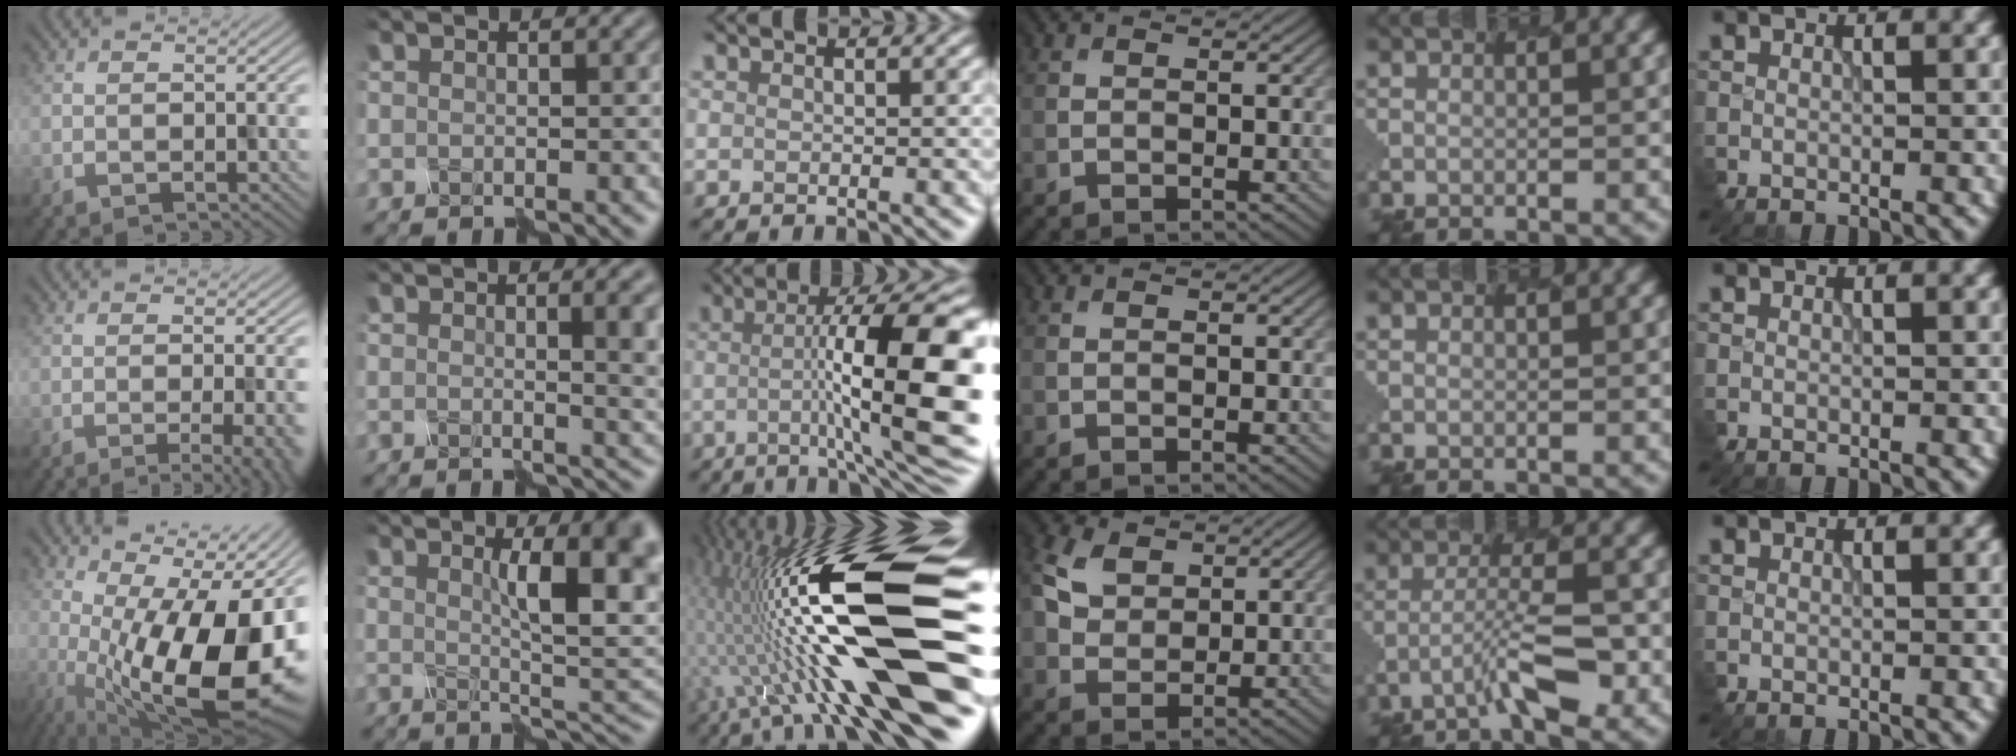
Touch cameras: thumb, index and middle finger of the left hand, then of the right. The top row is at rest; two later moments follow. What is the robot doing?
{"motion": "disassemble", "object": "hinged jar"}